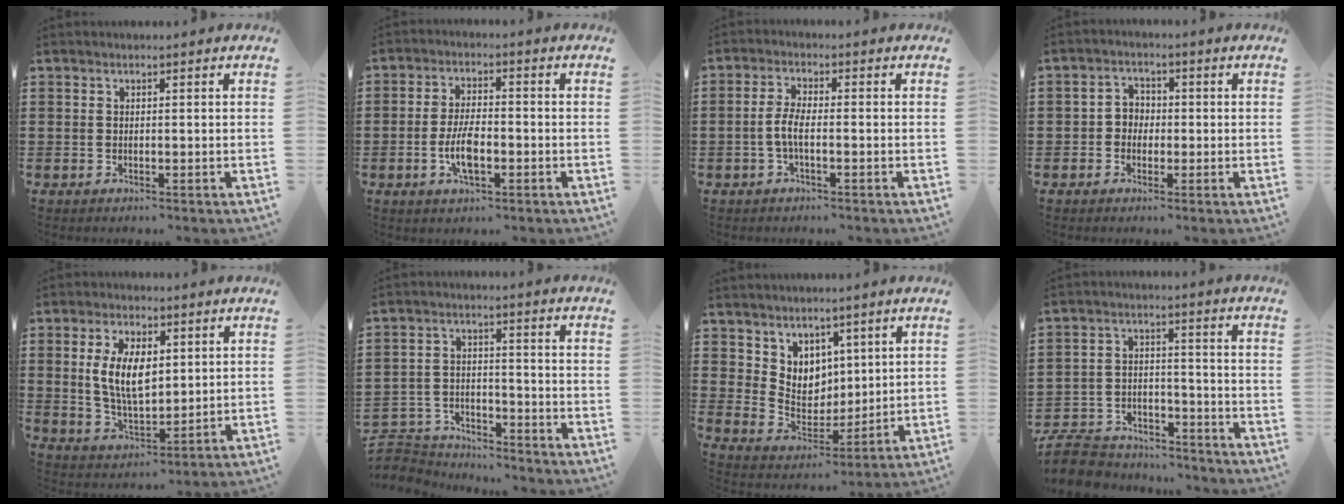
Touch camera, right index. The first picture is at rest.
{"total": 5.8, "force": [-1.6, 2.4, 5.1], "torque": [-0.114, -0.001, -0.035]}
{"total": 3.5, "force": [-1.1, 0.9, 3.2], "torque": [-0.078, -0.004, -0.027]}
{"total": 2.7, "force": [-0.9, 2.3, 1.0], "torque": [-0.028, 0.010, -0.021]}
{"total": 8.6, "force": [1.8, 4.6, 7.1], "torque": [-0.143, 0.009, 0.030]}
{"total": 5.0, "force": [-4.8, 1.3, 0.0], "torque": [-0.018, 0.008, -0.104]}
{"total": 6.5, "force": [4.3, 4.9, -0.1], "torque": [-0.036, -0.022, 0.085]}
{"total": 7.7, "force": [-7.3, 2.0, 1.3], "torque": [-0.039, 0.017, -0.146]}